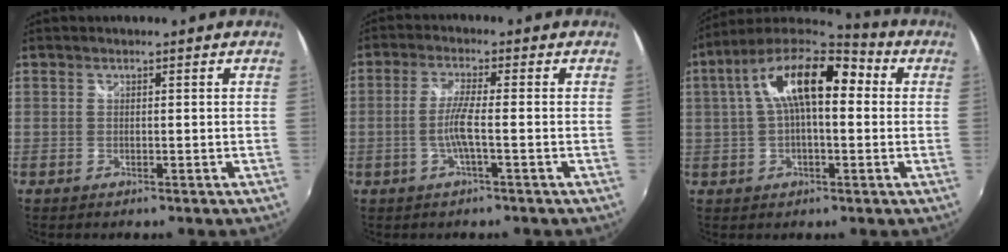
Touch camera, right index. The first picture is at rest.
{"total": 4.5, "force": [-1.4, -0.3, 4.2], "torque": [-0.091, -0.001, -0.027]}
{"total": 16.5, "force": [3.3, 7.1, 14.5], "torque": [-0.259, 0.033, 0.041]}